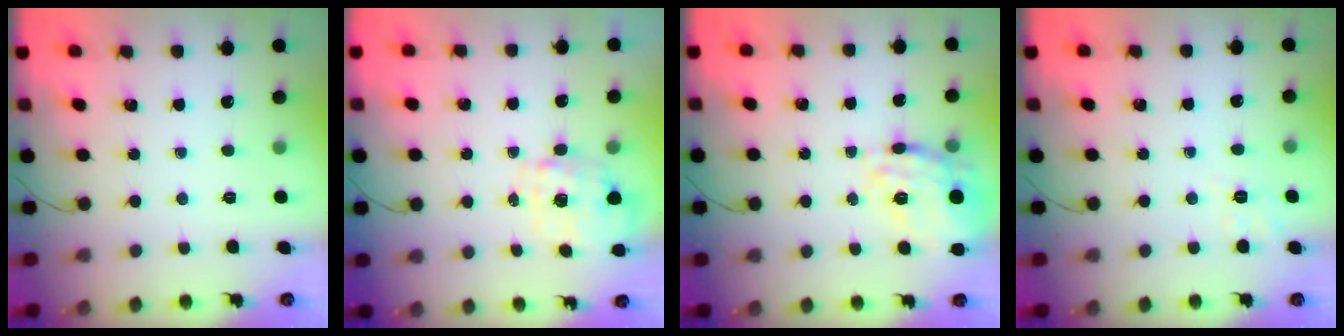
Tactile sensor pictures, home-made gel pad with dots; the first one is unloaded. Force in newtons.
{"total": 1.5, "press": 1.5, "slide": 0.5}
{"total": 17.9, "press": 17.8, "slide": 1.9}
{"total": 3.5, "press": 3.0, "slide": 2.0}